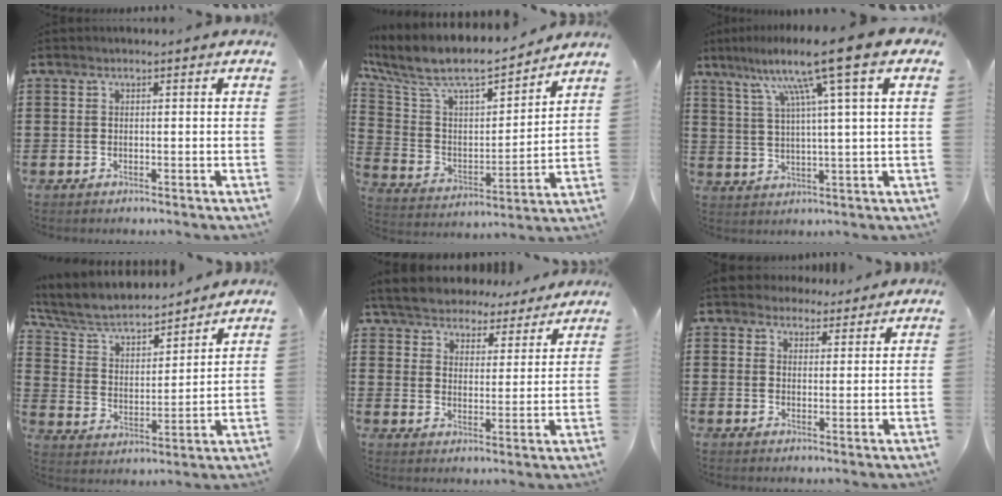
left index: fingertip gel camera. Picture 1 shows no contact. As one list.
[{"total": 8.9, "force": [7.4, 2.4, 4.4], "torque": [-0.121, -0.053, 0.122]}, {"total": 11.6, "force": [6.3, -0.6, 9.7], "torque": [-0.193, -0.015, 0.095]}, {"total": 5.7, "force": [5.0, 1.6, 2.2], "torque": [-0.068, -0.031, 0.080]}, {"total": 5.7, "force": [5.7, 0.7, 0.3], "torque": [-0.038, -0.034, 0.099]}, {"total": 3.7, "force": [3.3, 1.8, 0.3], "torque": [-0.019, 0.004, 0.063]}]